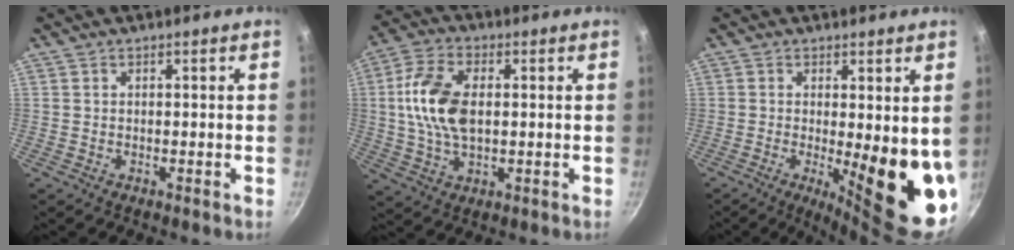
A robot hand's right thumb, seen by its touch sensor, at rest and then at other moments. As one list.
[{"total": 12.4, "force": [1.1, 7.3, 10.0], "torque": [-0.187, 0.014, 0.014]}, {"total": 14.5, "force": [-1.1, 3.9, 13.9], "torque": [-0.158, -0.033, -0.005]}]